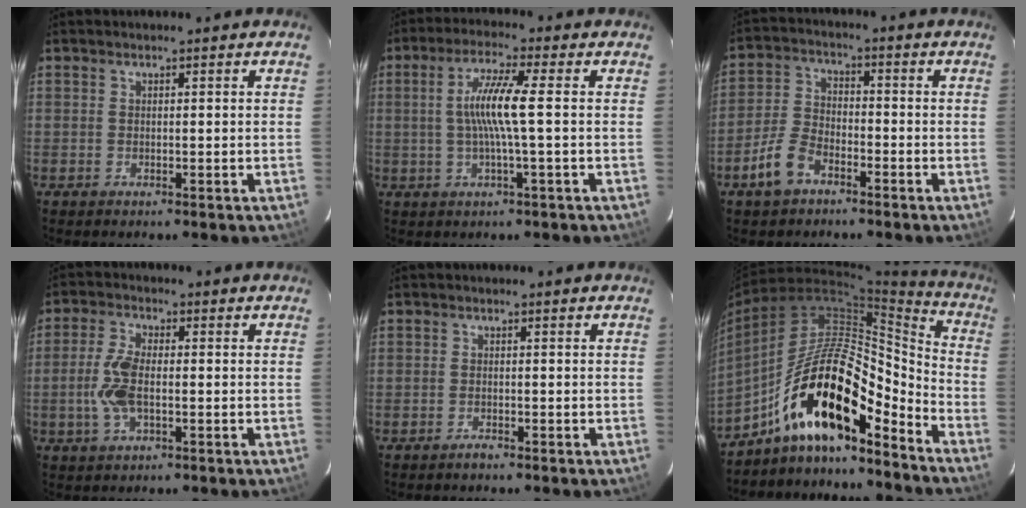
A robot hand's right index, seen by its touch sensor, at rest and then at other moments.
{"total": 7.5, "force": [-0.1, -0.4, 7.5], "torque": [-0.146, 0.001, -0.001]}
{"total": 7.6, "force": [-4.8, 3.9, 4.4], "torque": [-0.102, 0.008, -0.094]}
{"total": 7.0, "force": [-1.3, 3.1, 6.2], "torque": [-0.136, 0.002, -0.026]}
{"total": 1.3, "force": [-1.1, 0.5, 0.5], "torque": [-0.009, 0.000, -0.020]}
{"total": 18.3, "force": [-11.5, 6.1, 12.9], "torque": [-0.234, 0.013, -0.216]}